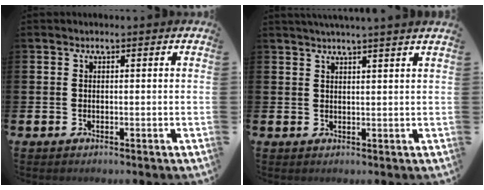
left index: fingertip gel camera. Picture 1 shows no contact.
{"total": 2.2, "force": [2.1, -0.8, 0.3], "torque": [-0.010, -0.010, 0.040]}